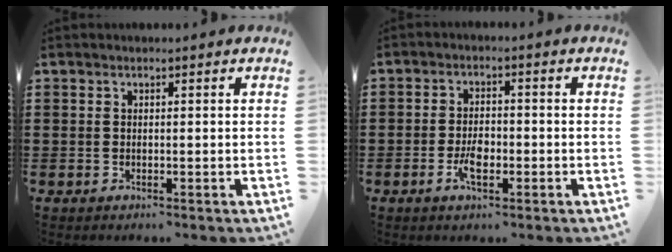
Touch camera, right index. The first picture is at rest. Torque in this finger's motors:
{"motor_torque": [1.11, 1.02, 0.12, 0.08]}